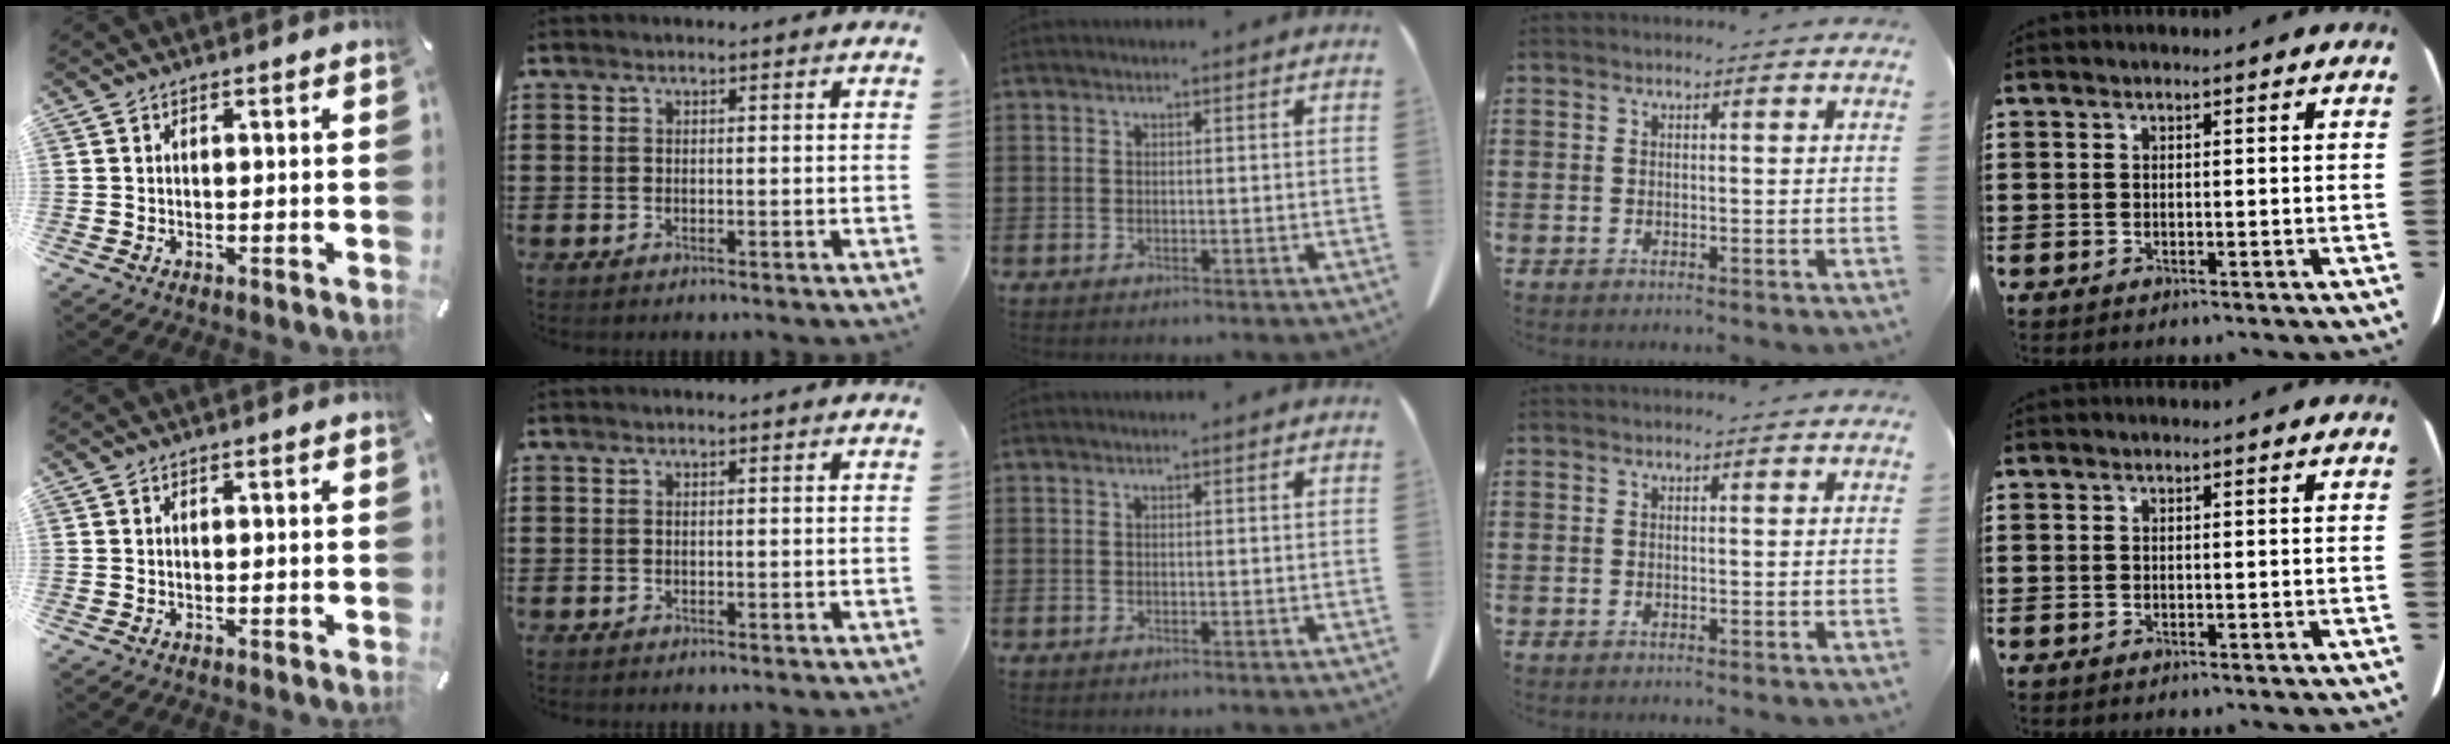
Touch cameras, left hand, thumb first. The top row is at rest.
{}